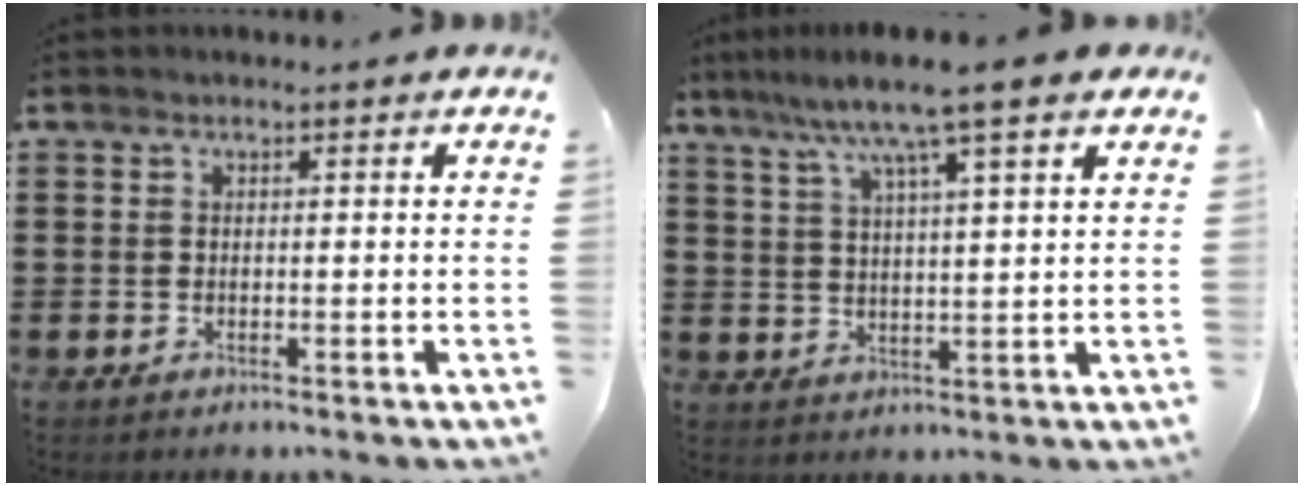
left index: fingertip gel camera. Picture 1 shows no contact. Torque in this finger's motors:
{"motor_torque": [2.14, 0.00, 1.05, 0.21]}